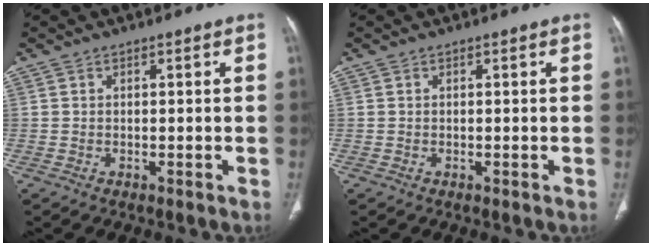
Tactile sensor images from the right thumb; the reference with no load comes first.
{"total": 0.0}